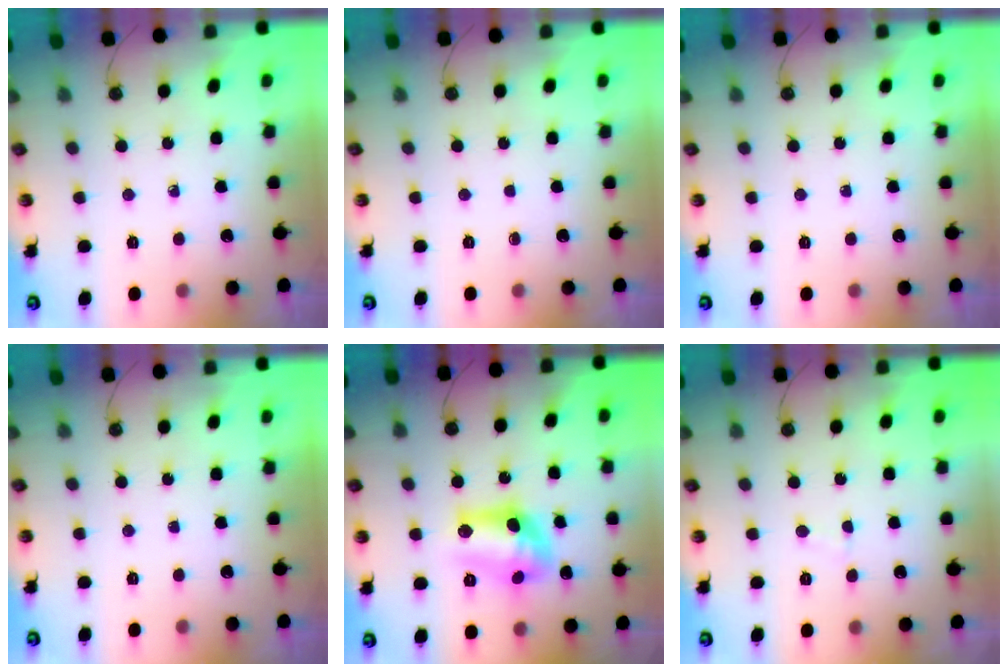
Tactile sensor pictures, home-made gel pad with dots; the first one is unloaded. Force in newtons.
{"total": 0.0}
{"total": 0.0}
{"total": 0.0}
{"total": 12.2, "press": 12.2, "slide": 0.5}
{"total": 1.7, "press": 1.7, "slide": 0.2}